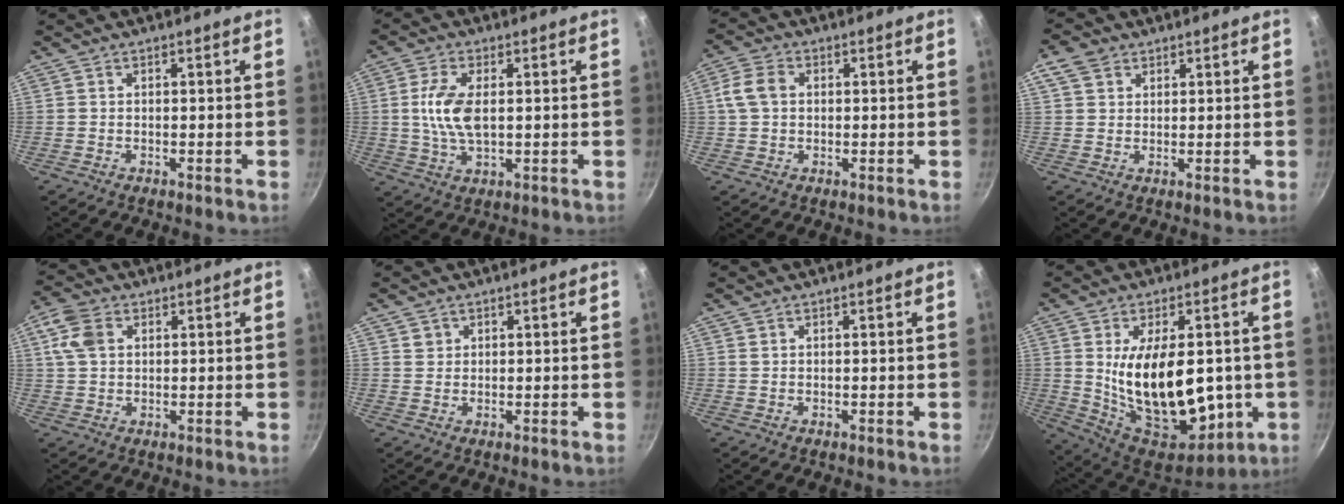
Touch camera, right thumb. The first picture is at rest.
{"total": 8.4, "force": [0.9, 4.2, 7.3], "torque": [-0.145, 0.000, 0.017]}
{"total": 5.5, "force": [0.7, 4.2, 3.5], "torque": [-0.060, 0.011, 0.005]}
{"total": 4.7, "force": [2.3, 3.5, 2.1], "torque": [-0.029, -0.001, 0.038]}
{"total": 6.5, "force": [2.0, 4.6, 4.1], "torque": [-0.075, 0.006, 0.032]}
{"total": 1.5, "force": [0.8, 1.3, 0.2], "torque": [0.010, 0.005, 0.013]}
{"total": 0.0}
{"total": 22.9, "force": [-0.8, 12.5, 19.1], "torque": [-0.273, -0.031, 0.013]}